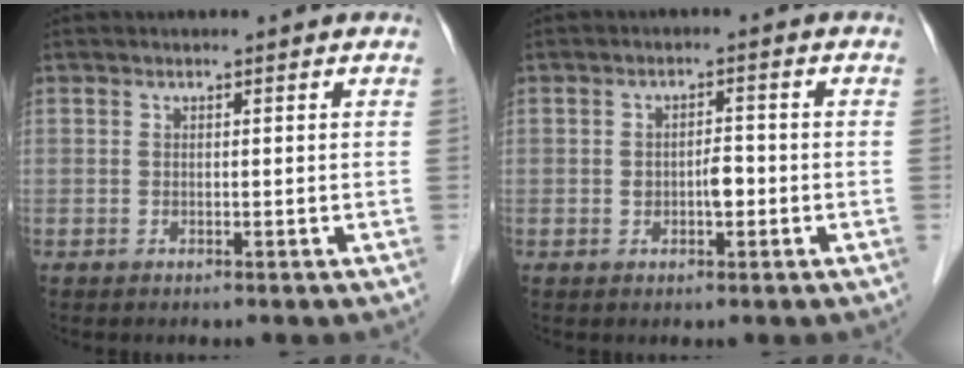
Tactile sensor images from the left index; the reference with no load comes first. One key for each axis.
{"total": 2.7, "fx": -0.7, "fy": 1.2, "fz": 2.3, "tx": -0.038, "ty": 0.005, "tz": -0.007}